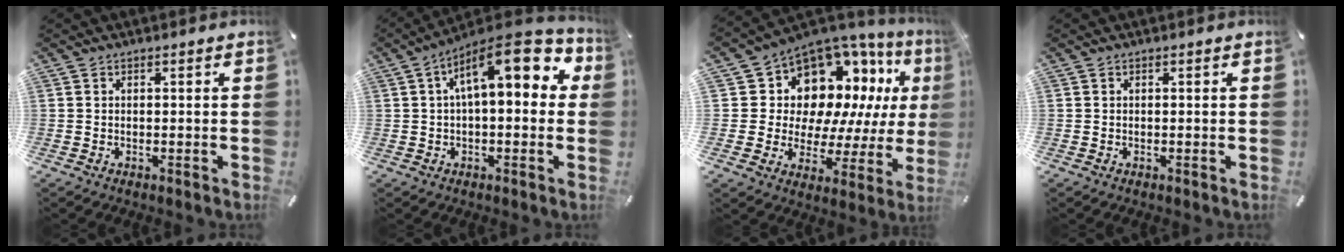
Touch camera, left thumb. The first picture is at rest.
{"total": 15.1, "force": [4.9, 6.3, 12.8], "torque": [-0.190, -0.023, 0.082]}
{"total": 13.4, "force": [6.7, 10.5, 5.1], "torque": [-0.080, -0.078, 0.129]}
{"total": 0.0}